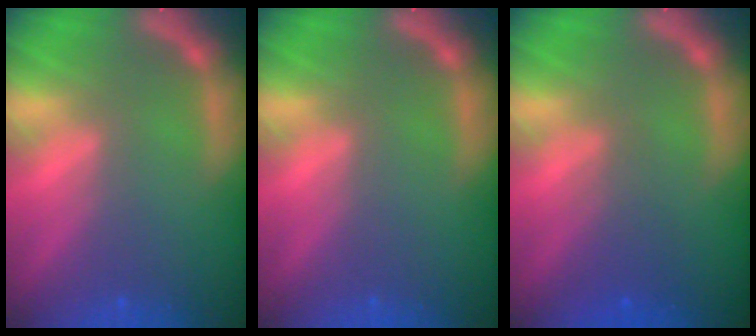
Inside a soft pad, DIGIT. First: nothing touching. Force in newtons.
{"total": 0.0}
{"total": 2.5}